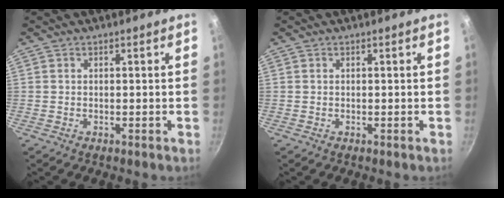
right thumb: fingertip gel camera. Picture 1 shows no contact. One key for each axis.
{"total": 0.0}